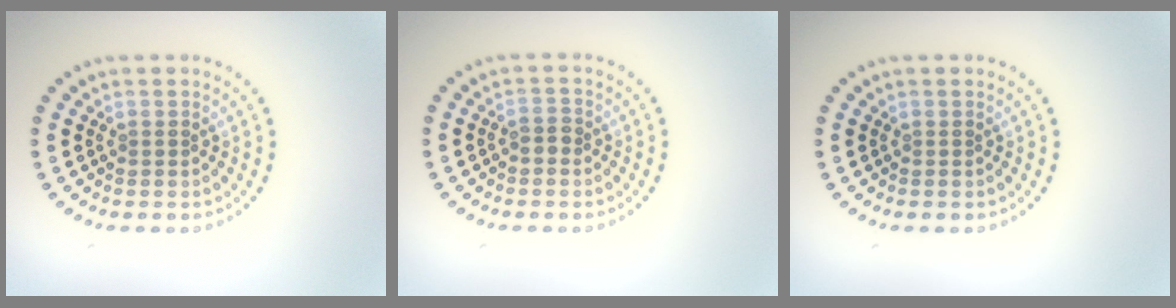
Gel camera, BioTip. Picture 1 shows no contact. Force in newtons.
{"total": 1.2, "press": 1.1, "slide": 0.5}
{"total": 0.0}